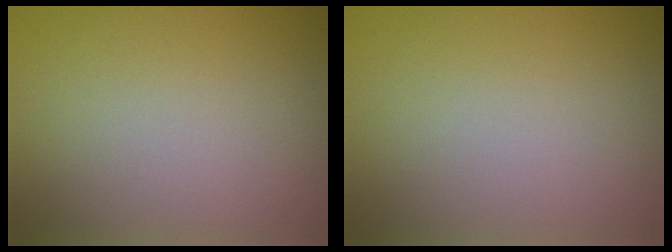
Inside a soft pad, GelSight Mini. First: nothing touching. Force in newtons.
{"total": 0.0}